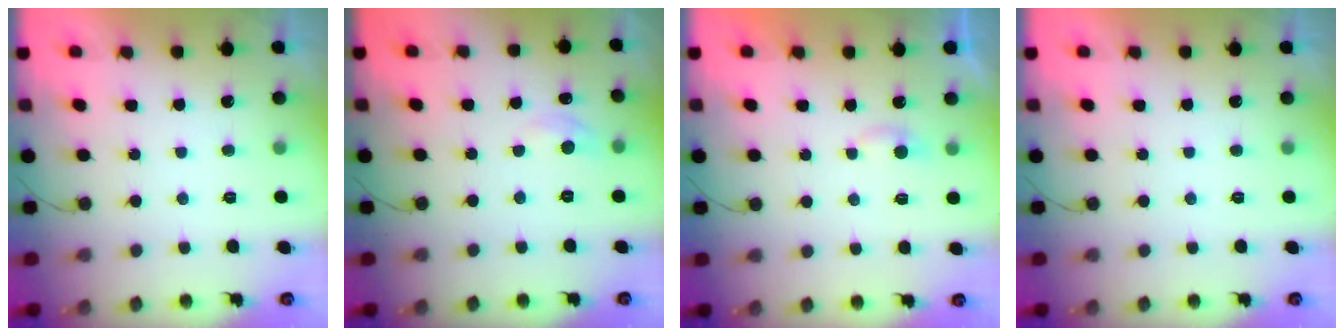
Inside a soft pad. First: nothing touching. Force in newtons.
{"total": 5.6, "press": 5.6, "slide": 0.5}
{"total": 2.8, "press": 2.8, "slide": 0.2}
{"total": 0.0}